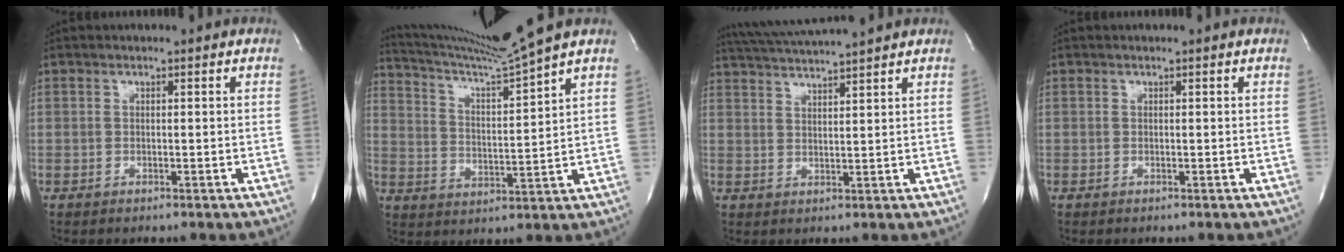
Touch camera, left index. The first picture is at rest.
{"total": 12.4, "force": [10.9, -3.4, 4.7], "torque": [-0.092, -0.029, 0.192]}
{"total": 8.9, "force": [8.2, -1.3, 3.3], "torque": [-0.066, 0.017, 0.133]}
{"total": 0.0}